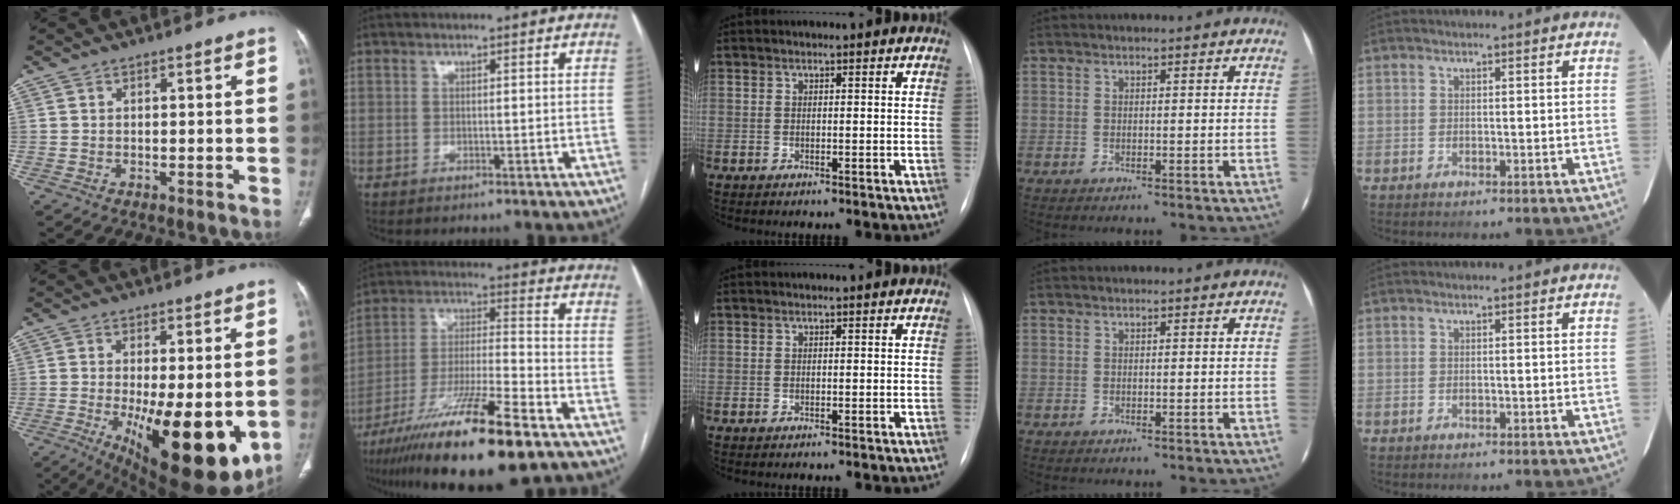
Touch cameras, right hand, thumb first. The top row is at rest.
{"thumb": {"total": 20.0, "force": [-4.4, 7.1, 18.1], "torque": [-0.232, -0.035, -0.040]}, "index": {"total": 20.4, "force": [-12.8, 1.8, 15.8], "torque": [-0.274, -0.041, -0.224]}}